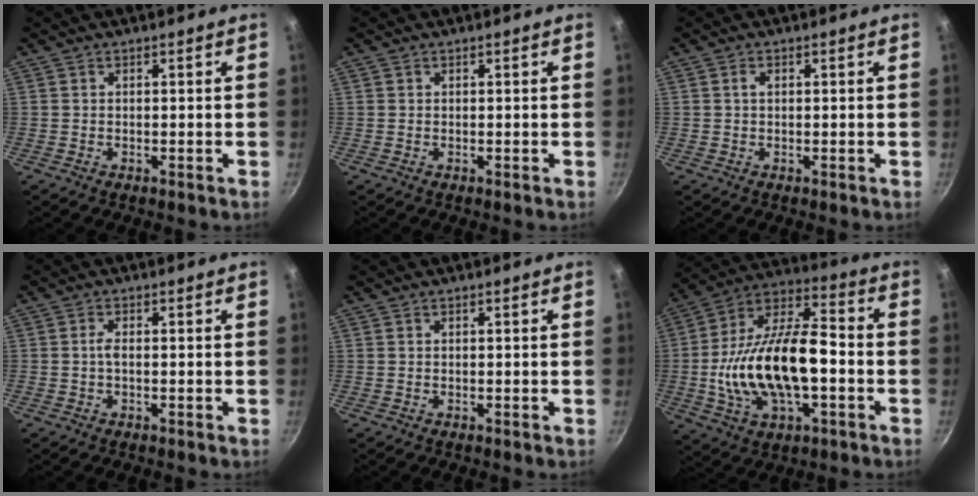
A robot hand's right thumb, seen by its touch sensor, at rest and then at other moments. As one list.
[{"total": 0.0}, {"total": 1.0, "force": [0.3, 0.6, 0.8], "torque": [-0.013, 0.002, 0.004]}, {"total": 1.4, "force": [-0.2, 0.5, 1.3], "torque": [-0.032, 0.006, -0.008]}, {"total": 0.0}, {"total": 22.3, "force": [-3.2, 11.1, 19.1], "torque": [-0.341, 0.038, -0.059]}]